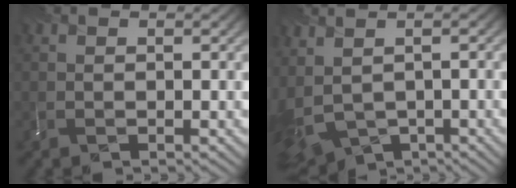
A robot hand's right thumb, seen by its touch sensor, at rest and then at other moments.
{"total": 9.1, "force": [-0.3, 6.0, 6.8], "torque": [-0.163, -0.025, 0.028]}